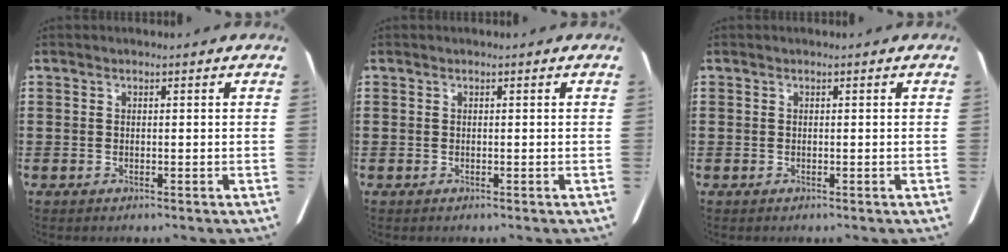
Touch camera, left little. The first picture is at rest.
{"total": 0.0}
{"total": 0.0}